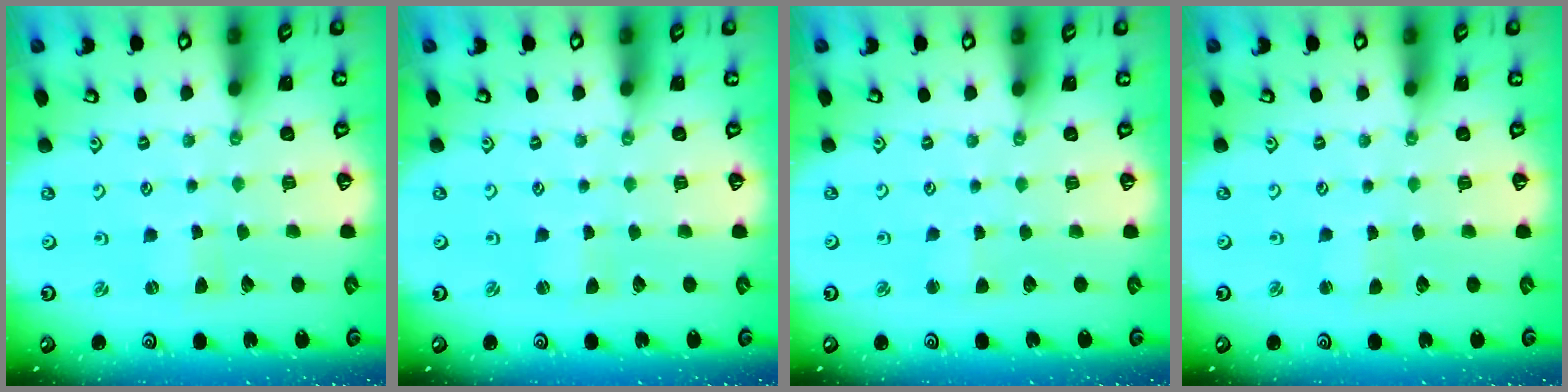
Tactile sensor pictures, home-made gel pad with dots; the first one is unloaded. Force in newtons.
{"total": 1.5, "press": 1.4, "slide": 0.3}
{"total": 1.7, "press": 1.7, "slide": 0.1}
{"total": 0.7, "press": 0.7, "slide": 0.1}